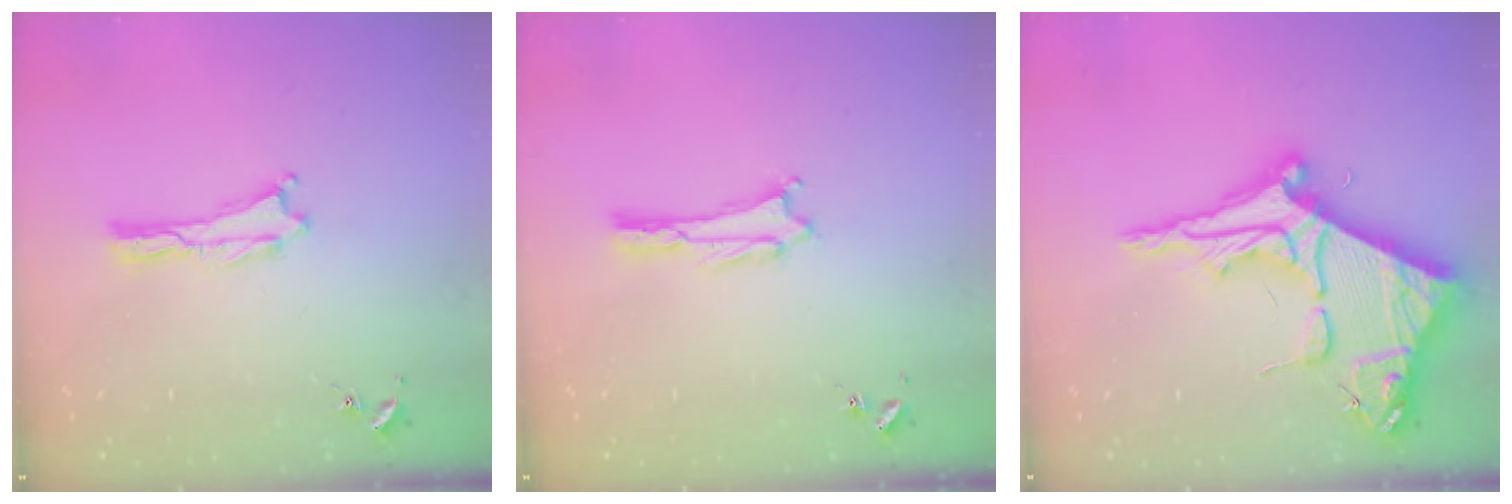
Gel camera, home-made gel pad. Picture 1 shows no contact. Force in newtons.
{"total": 1.8, "press": 1.8, "slide": 0.2}
{"total": 12.1, "press": 12.1, "slide": 1.3}